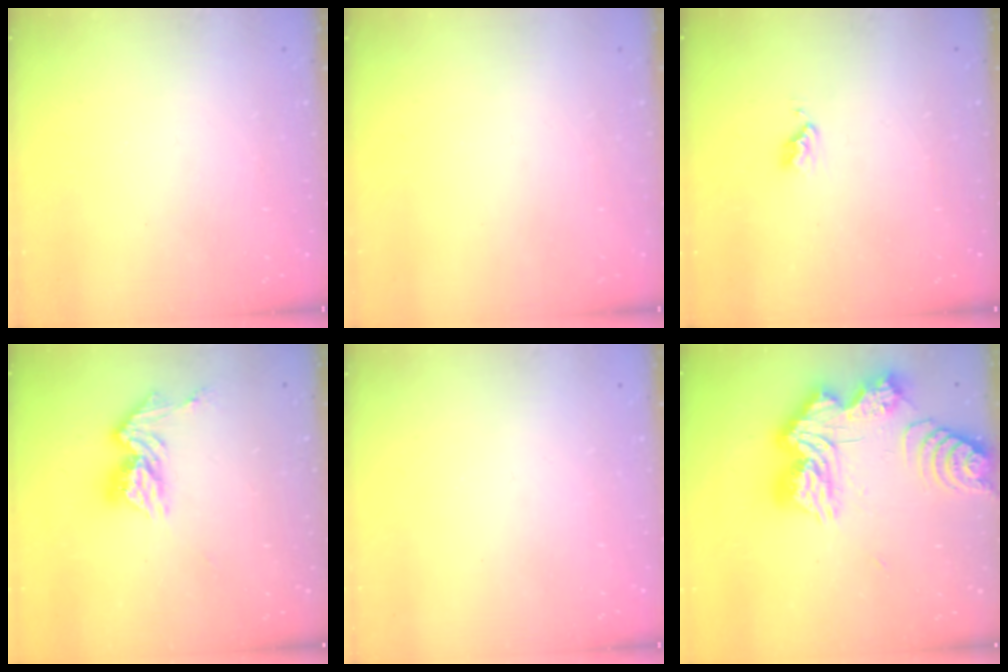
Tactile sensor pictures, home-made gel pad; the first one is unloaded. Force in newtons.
{"total": 0.0}
{"total": 2.7, "press": 2.6, "slide": 0.4}
{"total": 11.2, "press": 11.2, "slide": 0.9}
{"total": 0.0}
{"total": 22.4, "press": 22.3, "slide": 1.9}